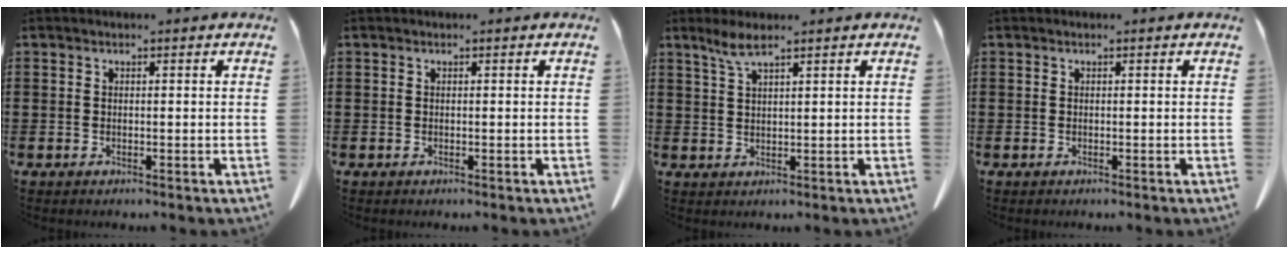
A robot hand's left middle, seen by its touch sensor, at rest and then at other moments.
{"total": 0.0}
{"total": 3.4, "force": [2.3, 0.4, 2.4], "torque": [-0.054, 0.001, 0.042]}
{"total": 0.0}